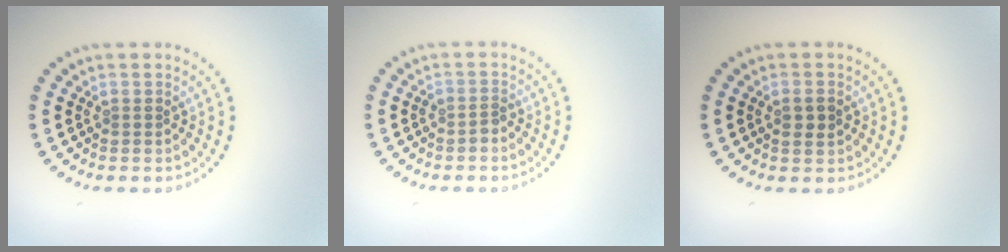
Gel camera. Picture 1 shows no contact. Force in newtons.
{"total": 1.1, "press": 0.8, "slide": 0.7}
{"total": 1.8, "press": 1.8, "slide": 0.2}